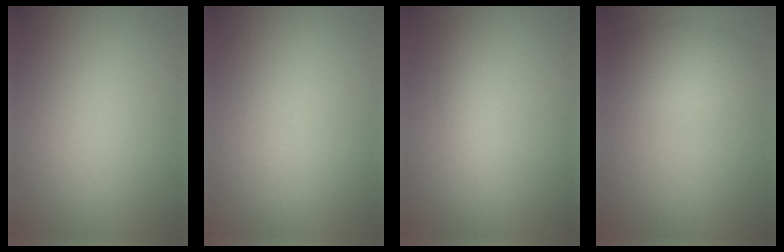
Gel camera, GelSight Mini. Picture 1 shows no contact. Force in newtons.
{"total": 0.0}
{"total": 1.4, "press": 1.4, "slide": 0.1}
{"total": 2.3, "press": 2.3, "slide": 0.0}